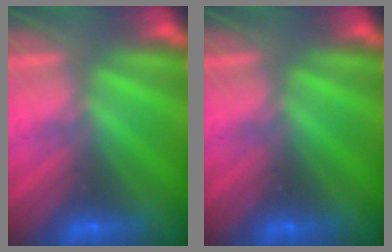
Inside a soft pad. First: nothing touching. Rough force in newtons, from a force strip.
{"total": 0.0}